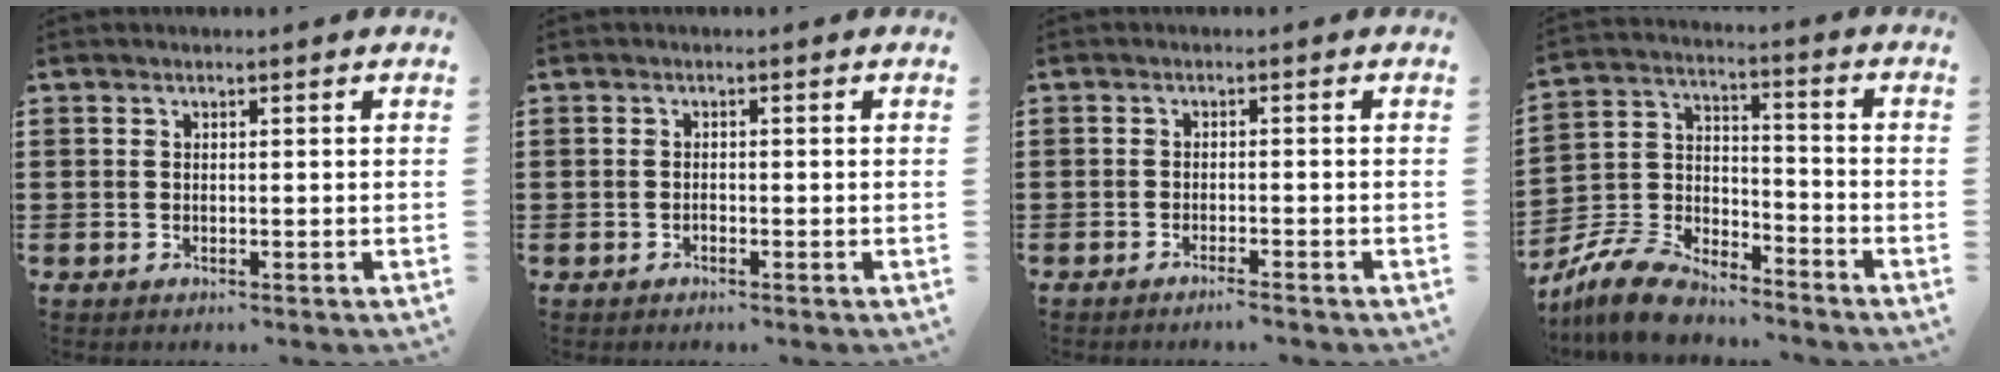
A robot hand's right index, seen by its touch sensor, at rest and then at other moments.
{"total": 0.6, "force": [-0.5, 0.3, 0.3], "torque": [-0.007, 0.000, -0.009]}
{"total": 1.5, "force": [-1.4, -0.2, 0.6], "torque": [-0.011, 0.000, -0.027]}
{"total": 9.5, "force": [-8.5, 2.8, 3.2], "torque": [-0.079, 0.020, -0.171]}